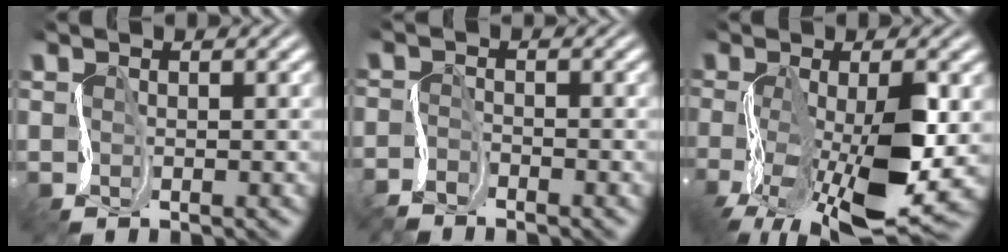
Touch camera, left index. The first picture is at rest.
{"total": 2.6, "force": [-2.6, 0.4, 0.2], "torque": [-0.009, -0.001, -0.061]}
{"total": 12.0, "force": [-3.9, 4.6, 10.4], "torque": [-0.207, -0.021, -0.063]}